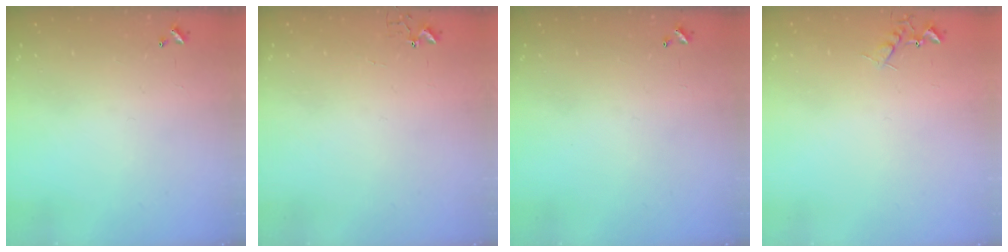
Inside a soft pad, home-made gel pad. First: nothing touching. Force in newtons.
{"total": 2.7, "press": 2.7, "slide": 0.3}
{"total": 0.0}
{"total": 6.6, "press": 6.5, "slide": 0.7}